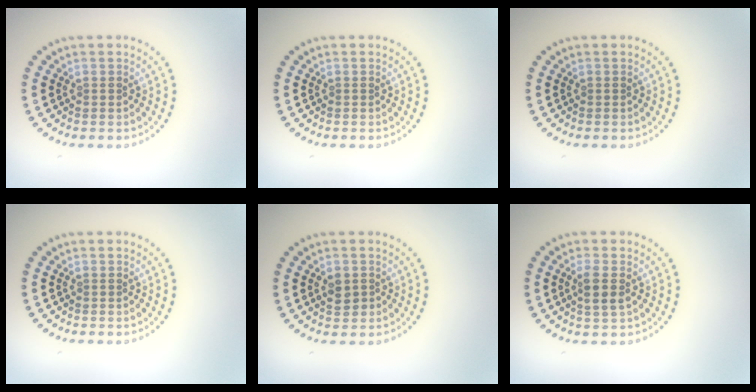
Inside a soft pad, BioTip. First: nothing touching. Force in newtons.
{"total": 0.0}
{"total": 0.0}
{"total": 0.0}
{"total": 1.7, "press": 1.7, "slide": 0.2}
{"total": 2.0, "press": 1.8, "slide": 0.9}